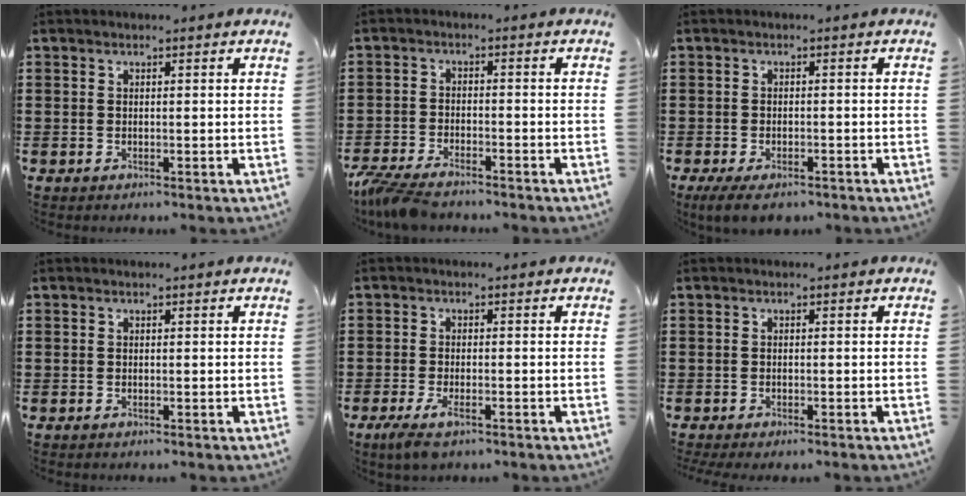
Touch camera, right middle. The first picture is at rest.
{"total": 4.3, "force": [-4.0, 0.6, 1.6], "torque": [-0.057, -0.012, -0.086]}
{"total": 2.7, "force": [-2.2, 0.8, 1.4], "torque": [-0.040, -0.006, -0.047]}
{"total": 0.0}
{"total": 3.4, "force": [-2.1, 1.0, 2.5], "torque": [-0.065, -0.008, -0.043]}
{"total": 0.7, "force": [-0.7, 0.0, 0.3], "torque": [-0.008, -0.006, -0.012]}